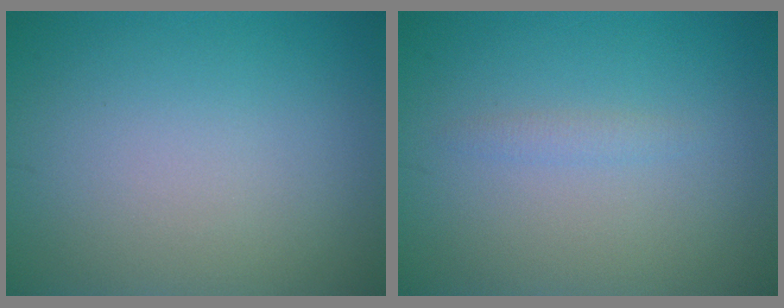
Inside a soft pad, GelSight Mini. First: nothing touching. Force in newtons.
{"total": 0.8, "press": 0.8, "slide": 0.1}